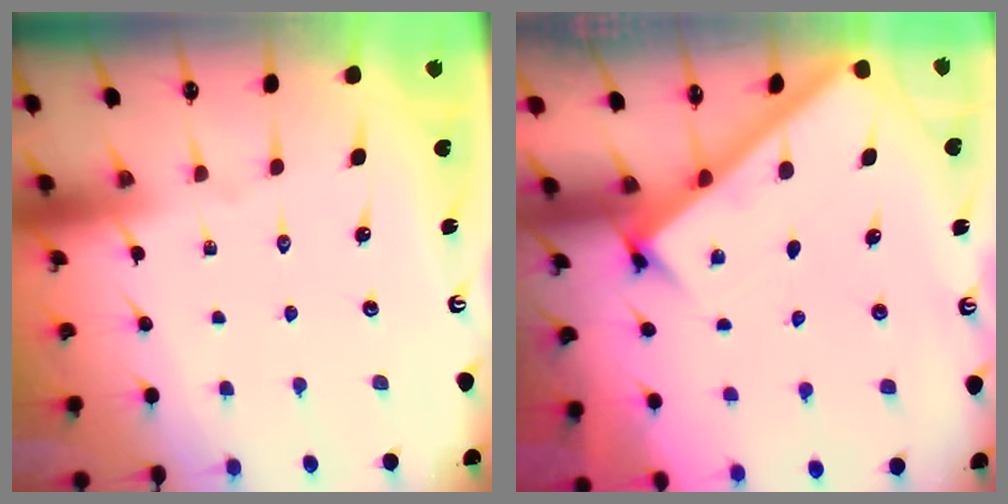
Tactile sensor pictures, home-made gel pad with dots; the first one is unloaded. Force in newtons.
{"total": 2.4, "press": 2.4, "slide": 0.3}